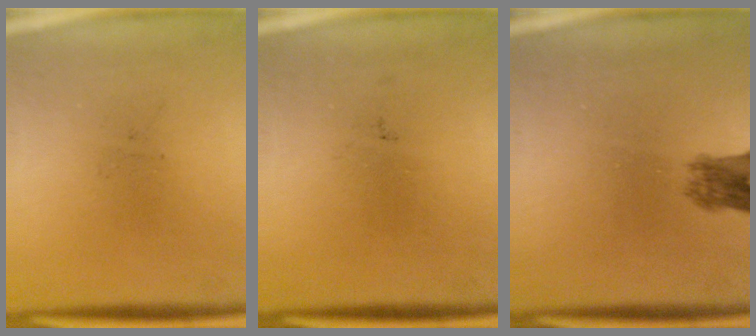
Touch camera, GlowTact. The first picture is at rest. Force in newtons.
{"total": 0.0}
{"total": 3.4}